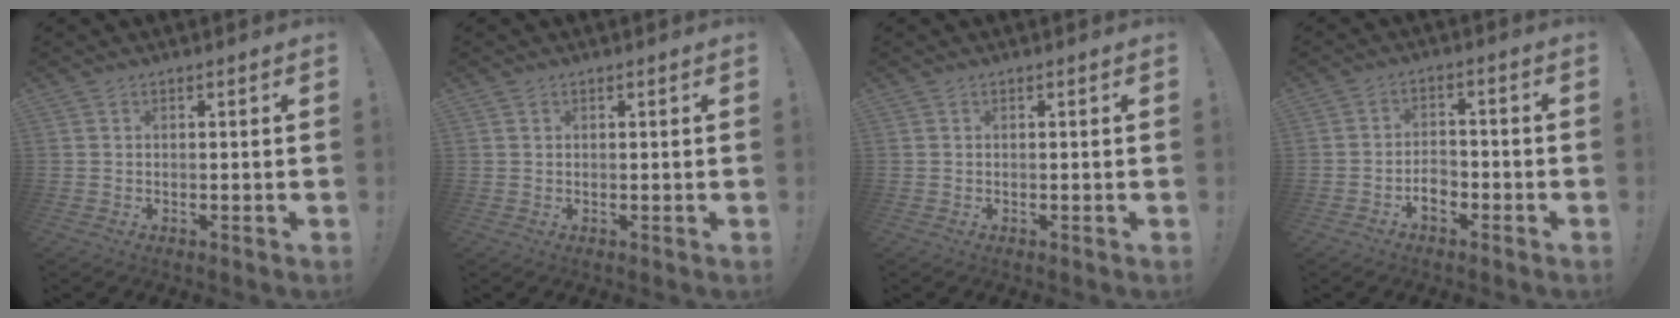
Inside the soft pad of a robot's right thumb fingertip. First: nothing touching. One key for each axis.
{"total": 0.7, "fx": 0.6, "fy": 0.4, "fz": 0.1, "tx": 0.007, "ty": -0.002, "tz": 0.010}
{"total": 0.0}
{"total": 4.9, "fx": -2.7, "fy": 3.1, "fz": 2.7, "tx": -0.035, "ty": 0.009, "tz": -0.047}